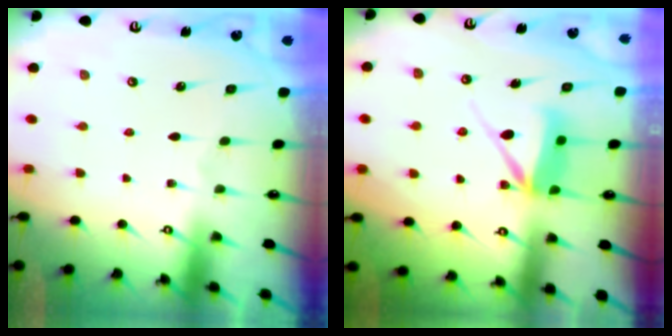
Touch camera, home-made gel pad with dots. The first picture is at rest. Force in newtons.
{"total": 8.4, "press": 8.3, "slide": 0.9}